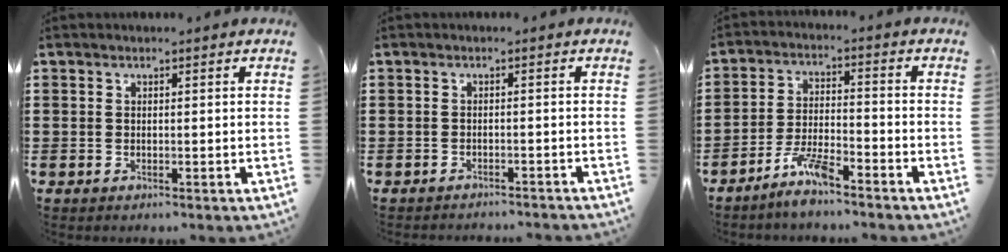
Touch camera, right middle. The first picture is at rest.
{"total": 1.3, "force": [-1.3, -0.1, 0.0], "torque": [-0.004, 0.003, -0.027]}
{"total": 6.0, "force": [-4.9, 0.8, 3.4], "torque": [-0.074, 0.001, -0.094]}